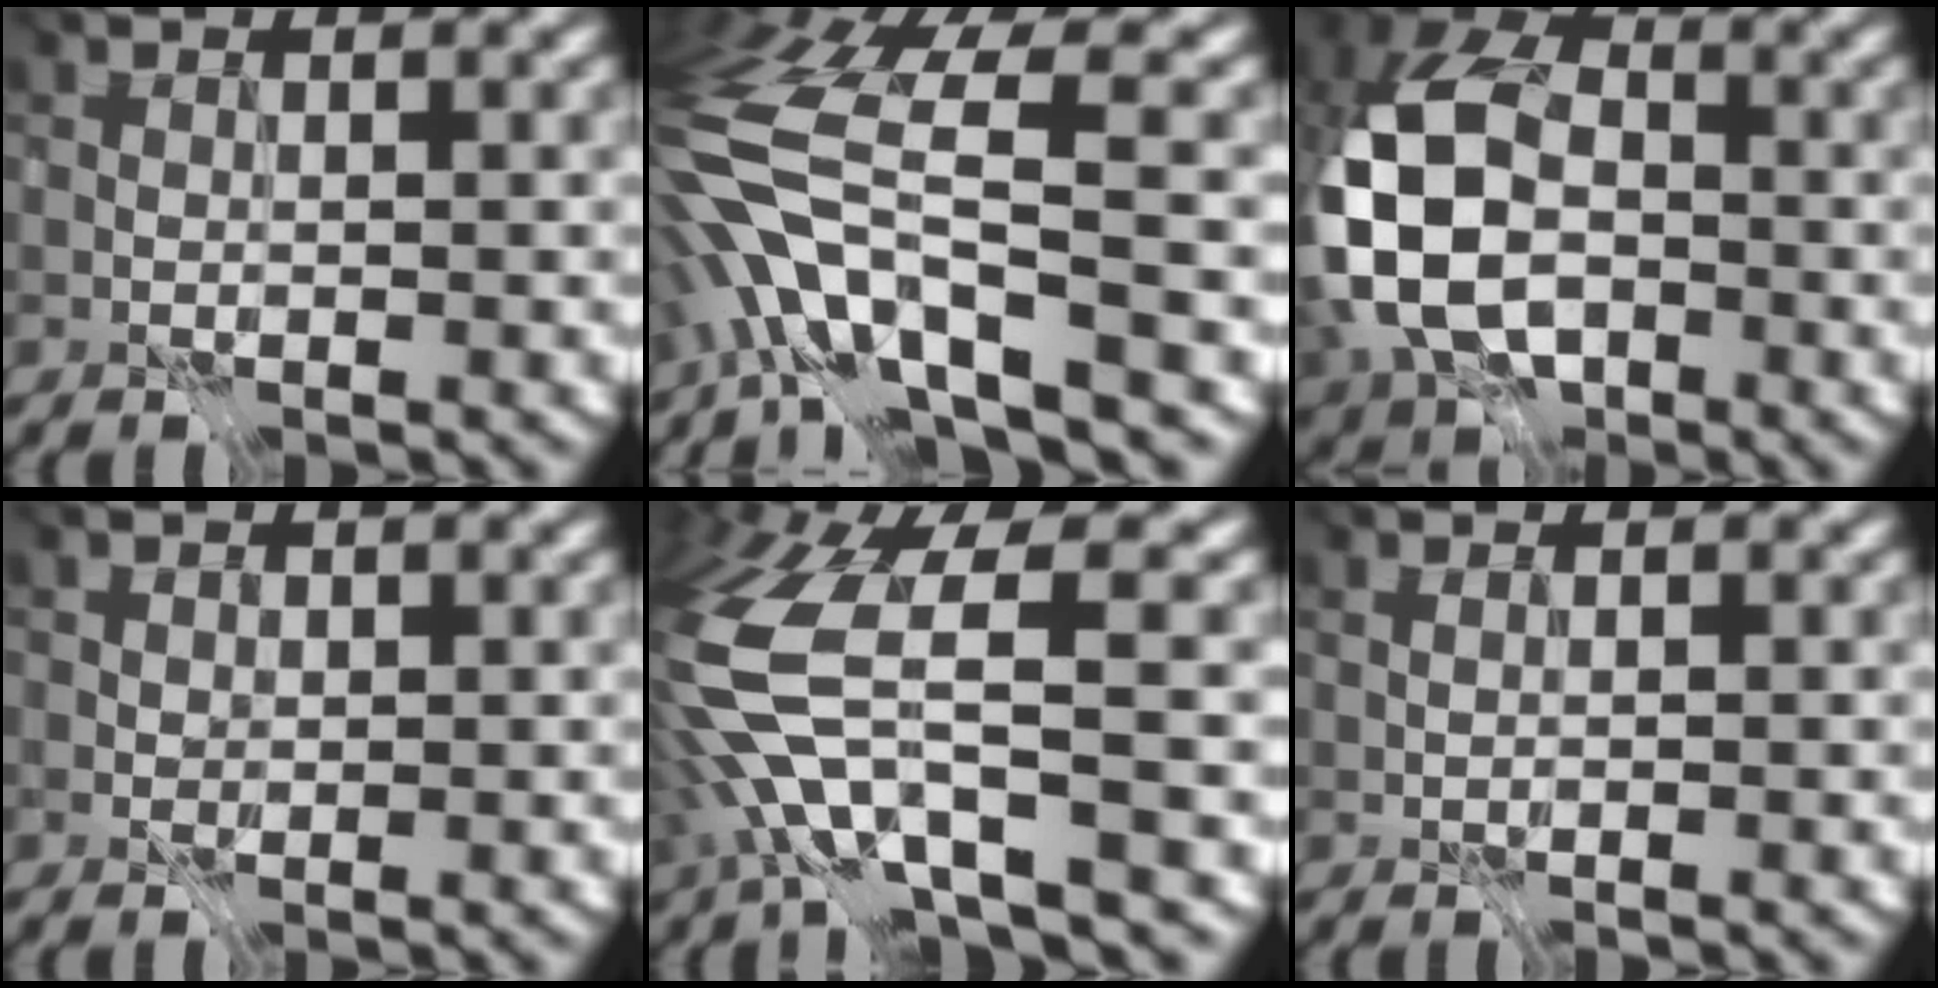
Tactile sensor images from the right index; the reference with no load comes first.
{"total": 10.4, "force": [-5.7, 1.5, 8.6], "torque": [-0.183, -0.009, -0.076]}
{"total": 12.3, "force": [-3.4, 8.3, 8.4], "torque": [-0.214, -0.035, -0.032]}
{"total": 1.5, "force": [-0.9, -0.6, -1.0], "torque": [0.014, -0.024, 0.010]}
{"total": 9.4, "force": [-4.8, 2.0, 7.9], "torque": [-0.193, -0.024, -0.064]}
{"total": 1.4, "force": [0.8, 0.8, 0.9], "torque": [-0.008, 0.012, 0.009]}